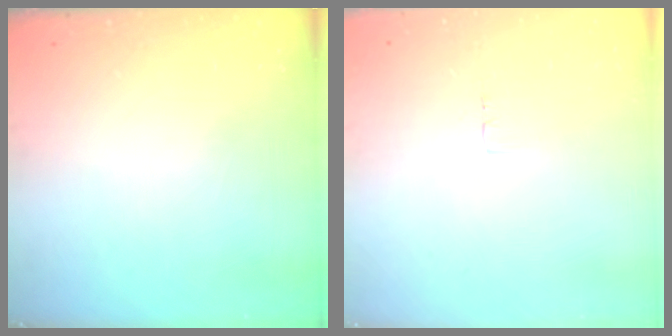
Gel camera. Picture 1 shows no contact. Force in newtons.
{"total": 2.3, "press": 2.3, "slide": 0.1}